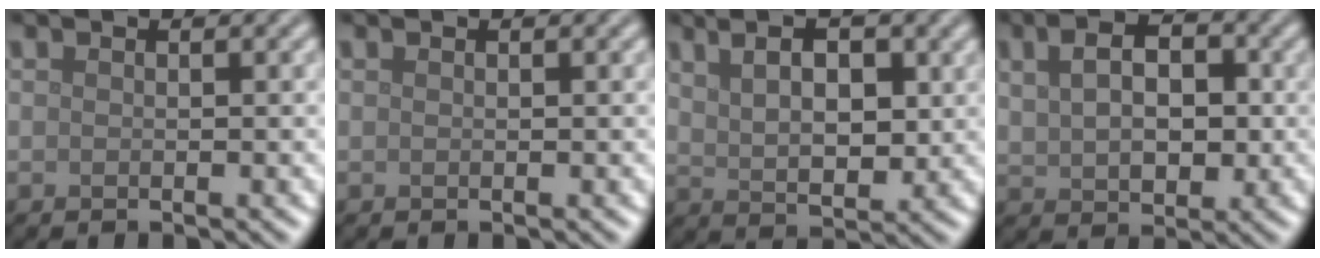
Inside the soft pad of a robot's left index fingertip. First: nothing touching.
{"total": 0.0}
{"total": 7.6, "force": [3.0, 3.7, 5.9], "torque": [-0.087, 0.017, 0.040]}
{"total": 6.1, "force": [1.3, 3.9, 4.6], "torque": [-0.079, 0.011, 0.020]}